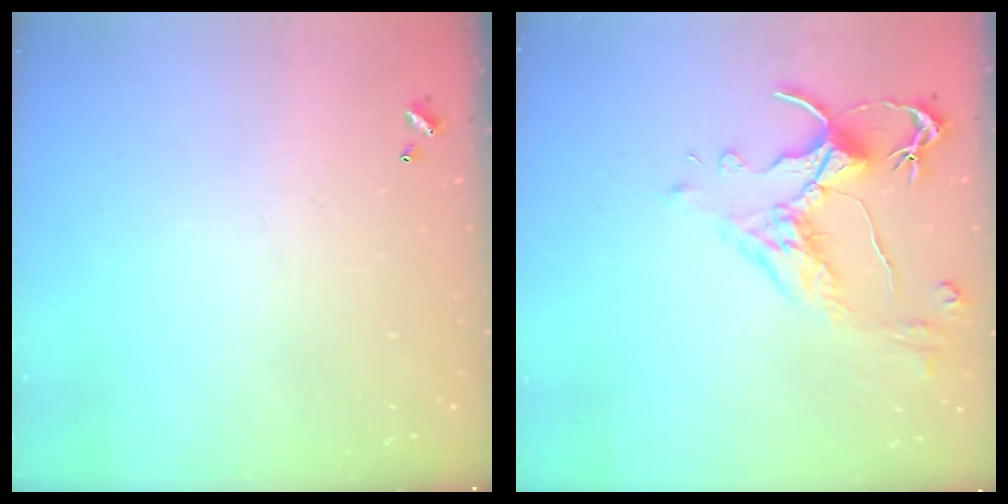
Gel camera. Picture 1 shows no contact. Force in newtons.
{"total": 2.5, "press": 2.1, "slide": 1.4}